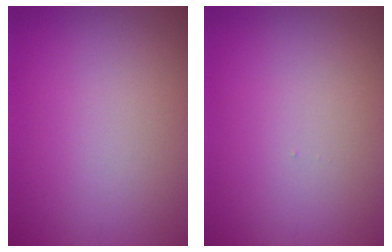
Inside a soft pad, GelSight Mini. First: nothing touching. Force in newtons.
{"total": 0.0}